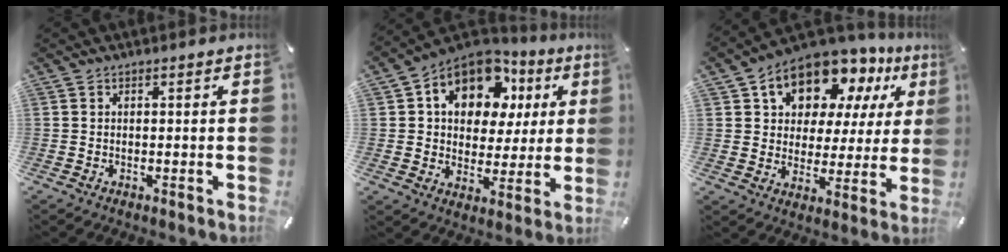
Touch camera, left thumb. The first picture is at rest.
{"total": 13.6, "force": [6.2, 10.2, 6.6], "torque": [-0.119, -0.024, 0.116]}
{"total": 12.9, "force": [9.0, 8.4, 4.1], "torque": [-0.072, -0.069, 0.163]}